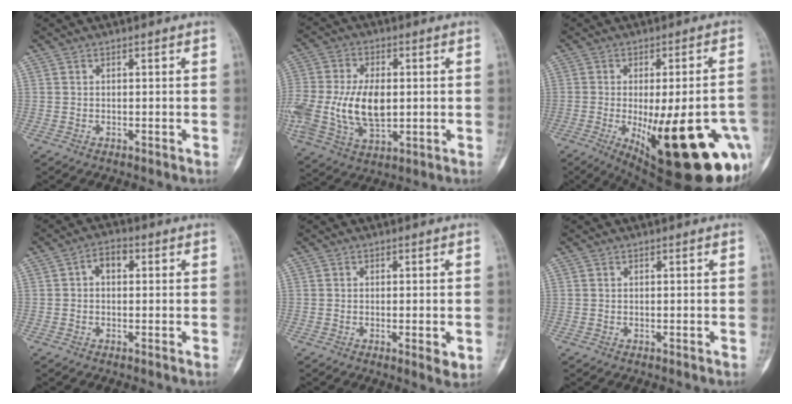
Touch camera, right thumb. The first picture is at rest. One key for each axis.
{"total": 17.1, "fx": -0.6, "fy": 10.2, "fz": 13.8, "tx": -0.305, "ty": -0.008, "tz": -0.002}
{"total": 27.8, "fx": -8.9, "fy": 9.1, "fz": 24.8, "tx": -0.275, "ty": -0.011, "tz": -0.098}
{"total": 3.7, "fx": 0.5, "fy": 2.4, "fz": 2.8, "tx": -0.033, "ty": 0.010, "tz": -0.004}
{"total": 3.0, "fx": -0.6, "fy": 0.8, "fz": 2.8, "tx": -0.041, "ty": -0.008, "tz": -0.007}
{"total": 0.0}